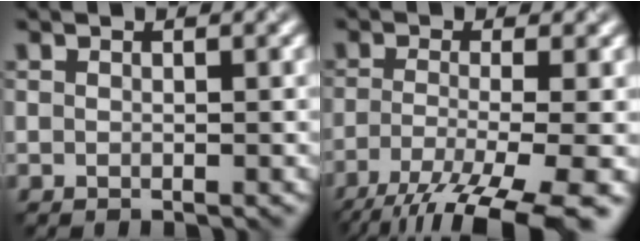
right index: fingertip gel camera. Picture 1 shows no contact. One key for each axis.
{"total": 10.0, "fx": -6.8, "fy": 2.5, "fz": 6.9, "tx": -0.135, "ty": -0.023, "tz": -0.103}